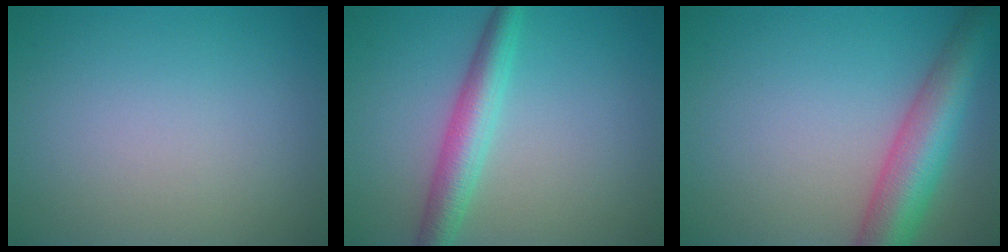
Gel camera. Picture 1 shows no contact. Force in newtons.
{"total": 4.0, "press": 4.0, "slide": 0.0}
{"total": 7.2, "press": 7.2, "slide": 0.3}